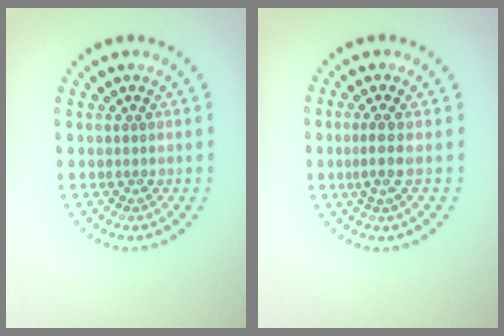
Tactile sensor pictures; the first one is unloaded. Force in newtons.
{"total": 2.0, "press": 1.3, "slide": 1.5}